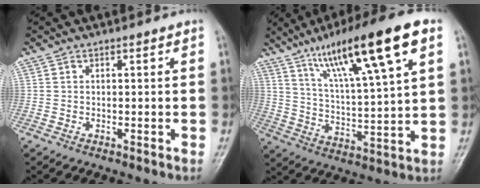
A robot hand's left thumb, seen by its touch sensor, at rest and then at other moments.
{"total": 19.6, "force": [10.2, 3.1, 16.4], "torque": [-0.263, -0.018, 0.177]}